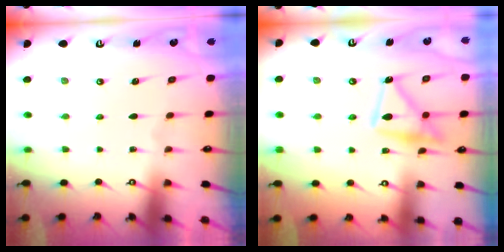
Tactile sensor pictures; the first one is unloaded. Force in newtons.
{"total": 14.9, "press": 14.8, "slide": 1.1}